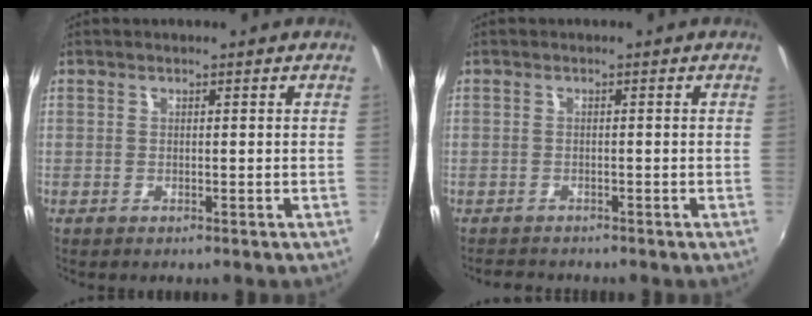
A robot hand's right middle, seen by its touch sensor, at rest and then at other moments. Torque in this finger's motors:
{"motor_torque": [0.16, -0.44, -0.30, -0.06]}